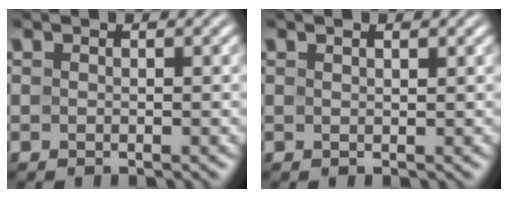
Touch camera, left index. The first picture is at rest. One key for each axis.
{"total": 1.1, "fx": 0.8, "fy": 0.2, "fz": 0.8, "tx": -0.011, "ty": -0.003, "tz": 0.011}